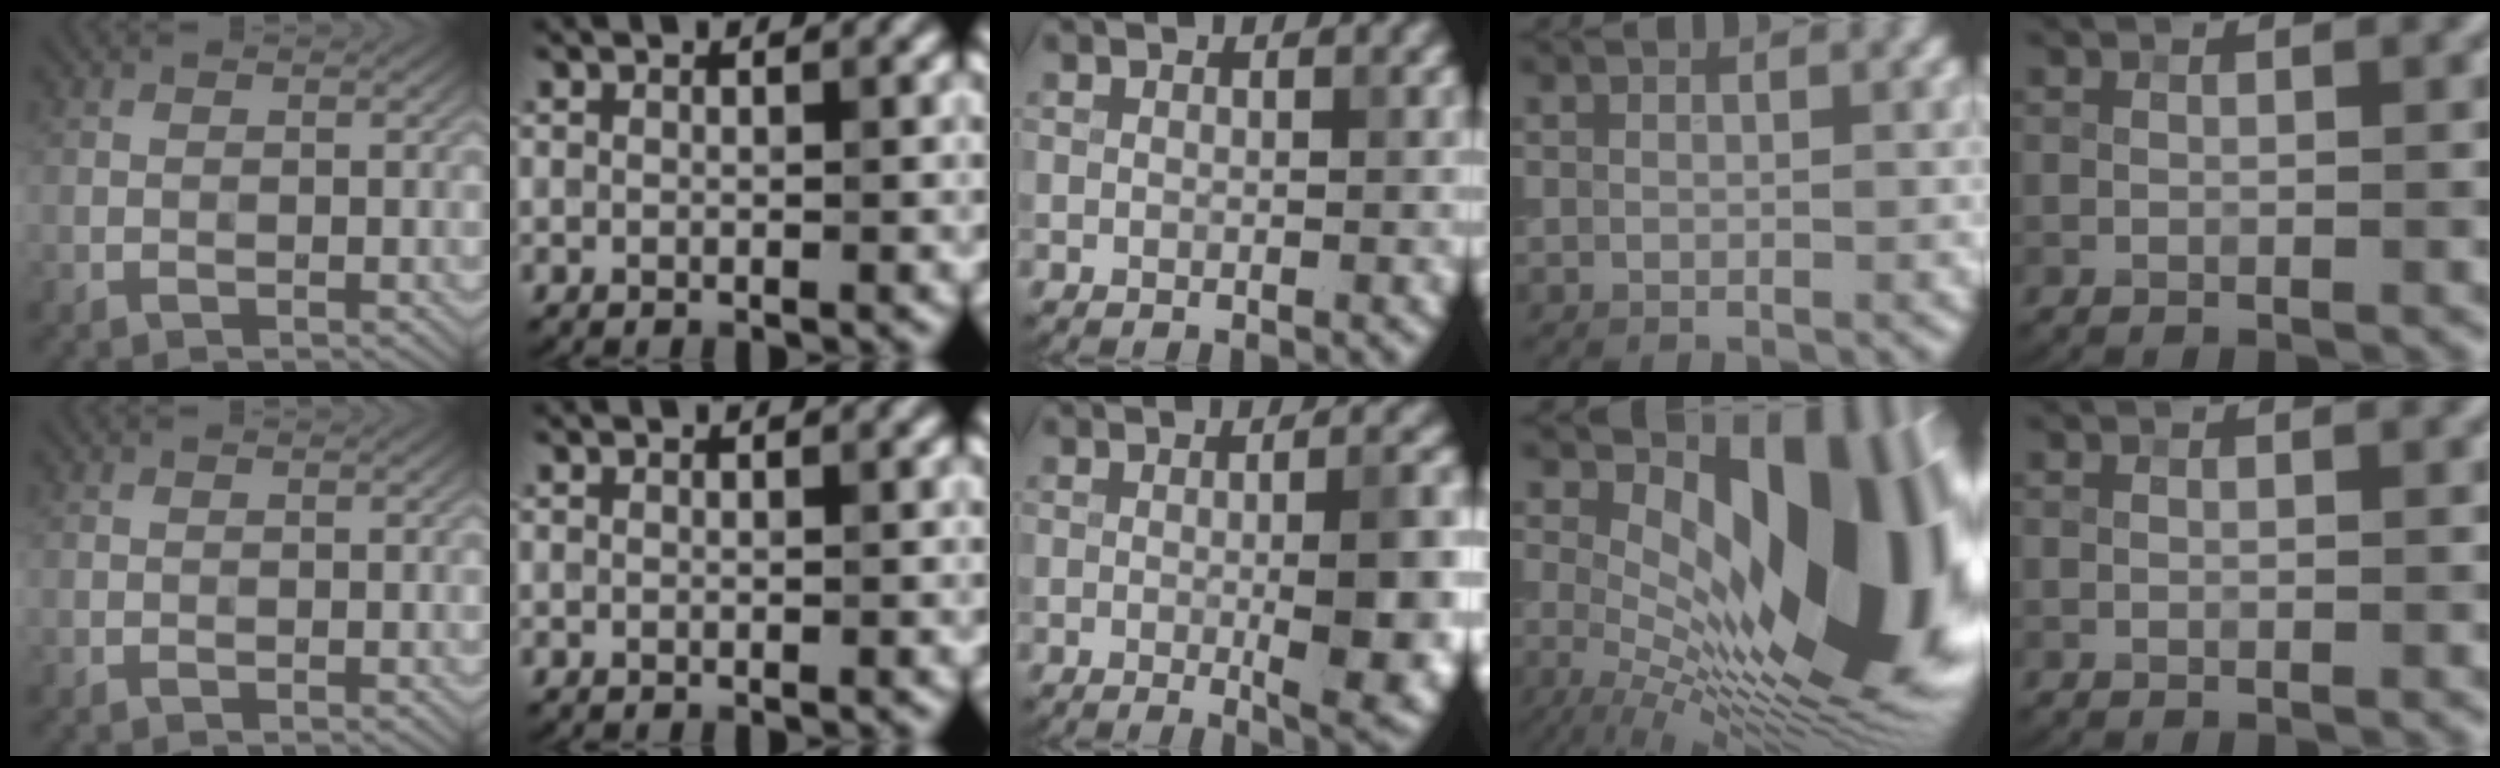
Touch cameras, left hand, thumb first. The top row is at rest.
{"middle": {"total": 8.1, "force": [-0.6, 2.0, 7.8], "torque": [-0.101, -0.008, -0.001]}, "ring": {"total": 17.3, "force": [1.9, 8.1, 15.2], "torque": [-0.204, 0.020, 0.023]}}